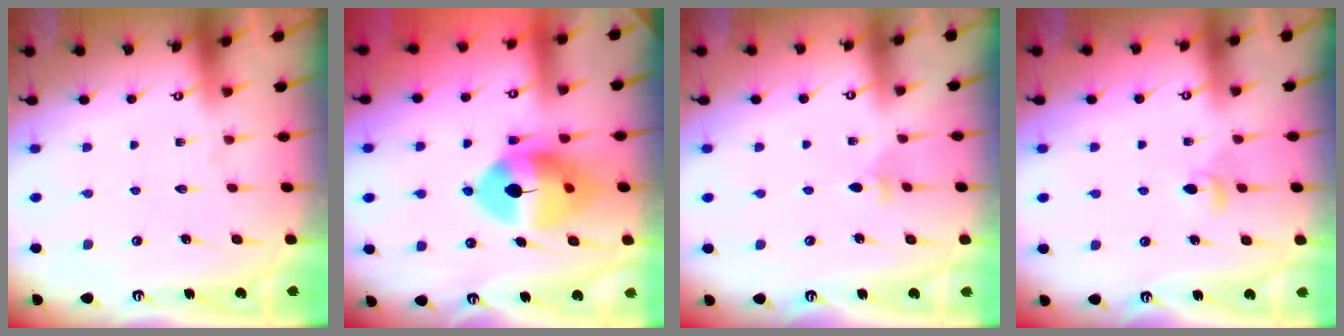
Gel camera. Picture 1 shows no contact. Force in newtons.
{"total": 12.7, "press": 12.6, "slide": 1.8}
{"total": 3.4, "press": 3.3, "slide": 0.8}
{"total": 4.6, "press": 4.5, "slide": 0.4}